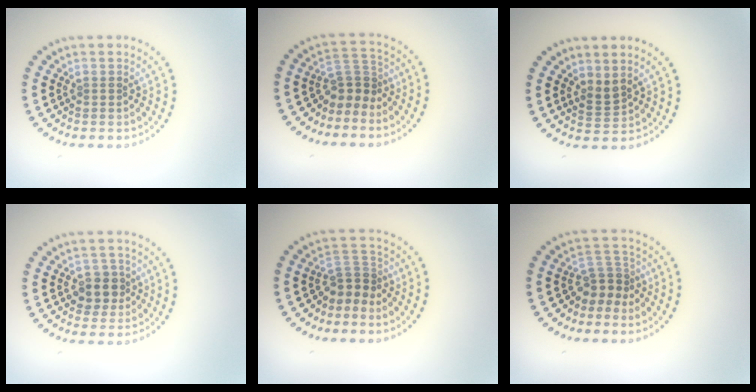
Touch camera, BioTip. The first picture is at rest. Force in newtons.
{"total": 2.8, "press": 1.8, "slide": 2.2}
{"total": 1.6, "press": 1.2, "slide": 1.1}
{"total": 2.4, "press": 2.2, "slide": 1.0}
{"total": 2.5, "press": 1.6, "slide": 1.9}
{"total": 2.7, "press": 1.8, "slide": 2.0}